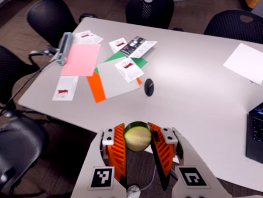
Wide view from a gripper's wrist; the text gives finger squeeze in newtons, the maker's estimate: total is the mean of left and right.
{"total": 12.8, "left": 12.7, "right": 12.8}